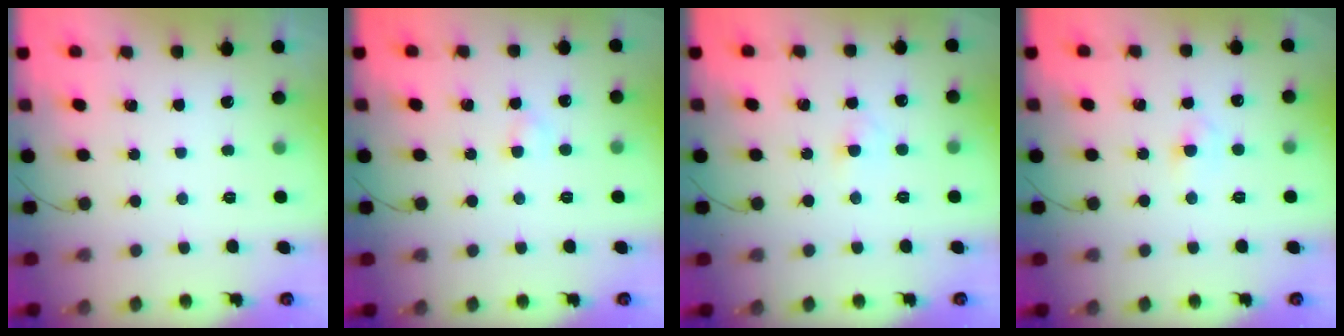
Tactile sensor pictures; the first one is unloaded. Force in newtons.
{"total": 2.6, "press": 2.3, "slide": 1.0}
{"total": 2.3, "press": 2.1, "slide": 1.0}
{"total": 2.1, "press": 1.9, "slide": 0.9}